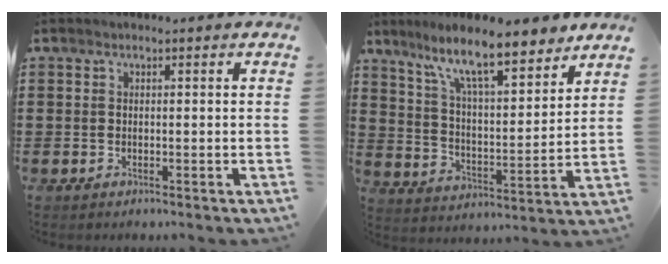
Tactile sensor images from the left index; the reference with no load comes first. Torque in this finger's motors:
{"motor_torque": [0.91, 0.82, 1.05, 0.21]}